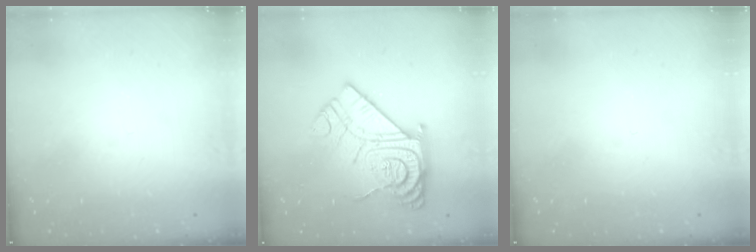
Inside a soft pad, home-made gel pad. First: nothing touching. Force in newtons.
{"total": 20.2, "press": 20.1, "slide": 1.5}
{"total": 0.0}